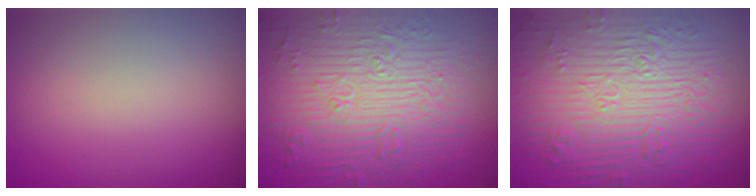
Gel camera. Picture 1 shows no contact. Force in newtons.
{"total": 9.4, "press": 6.8, "slide": 6.5}
{"total": 11.9, "press": 7.8, "slide": 8.9}